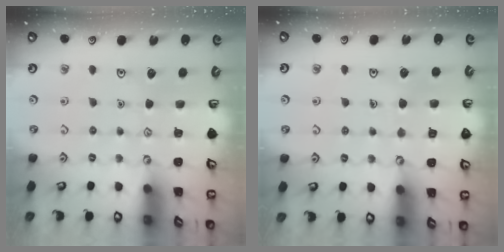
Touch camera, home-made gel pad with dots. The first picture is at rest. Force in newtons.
{"total": 5.3, "press": 5.2, "slide": 0.4}